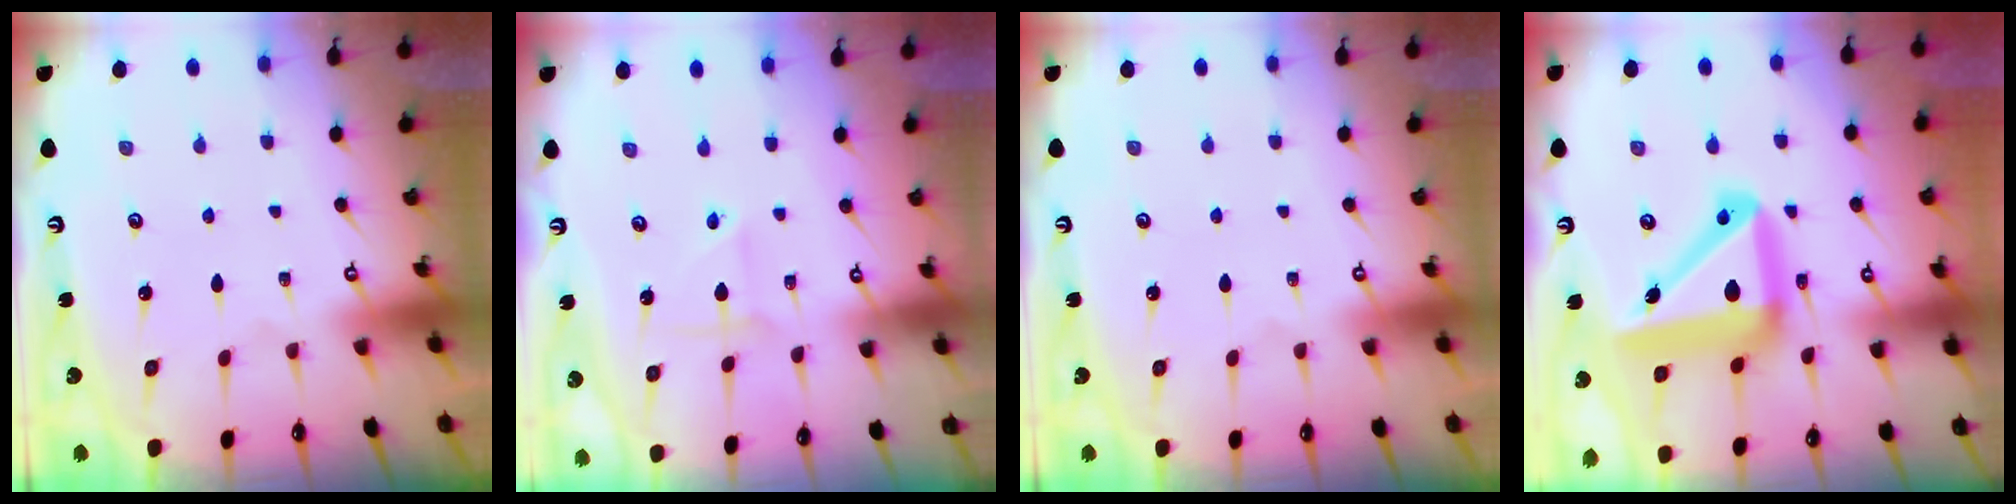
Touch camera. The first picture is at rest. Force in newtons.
{"total": 2.6, "press": 2.6, "slide": 0.2}
{"total": 0.0}
{"total": 20.4, "press": 20.2, "slide": 3.0}